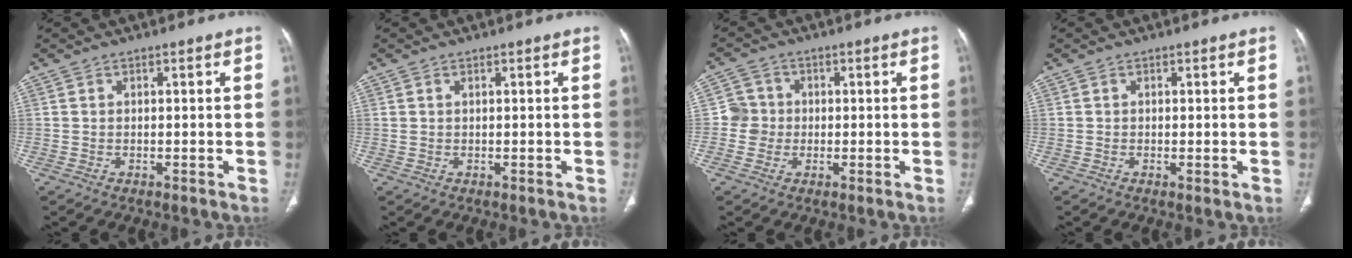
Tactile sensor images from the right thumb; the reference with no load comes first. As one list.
[{"total": 0.5, "force": [0.3, 0.3, 0.3], "torque": [-0.008, 0.006, 0.009]}, {"total": 4.1, "force": [-0.3, 4.0, 0.3], "torque": [0.022, 0.011, -0.013]}, {"total": 0.5, "force": [0.0, 0.1, 0.5], "torque": [-0.013, -0.006, -0.002]}]